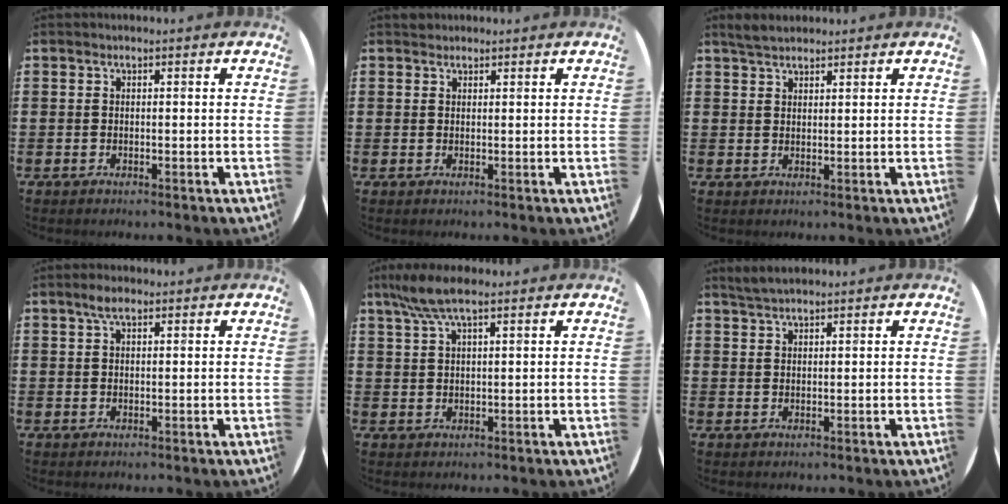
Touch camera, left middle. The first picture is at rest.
{"total": 0.8, "force": [0.8, 0.3, -0.1], "torque": [0.008, -0.001, 0.014]}
{"total": 2.8, "force": [2.5, 0.9, 0.9], "torque": [-0.016, 0.001, 0.046]}
{"total": 2.5, "force": [1.6, 1.0, 1.6], "torque": [-0.027, 0.003, 0.027]}
{"total": 5.3, "force": [3.6, 1.1, 3.7], "torque": [-0.081, 0.002, 0.064]}
{"total": 2.3, "force": [2.1, 0.4, 0.8], "torque": [-0.019, 0.005, 0.040]}